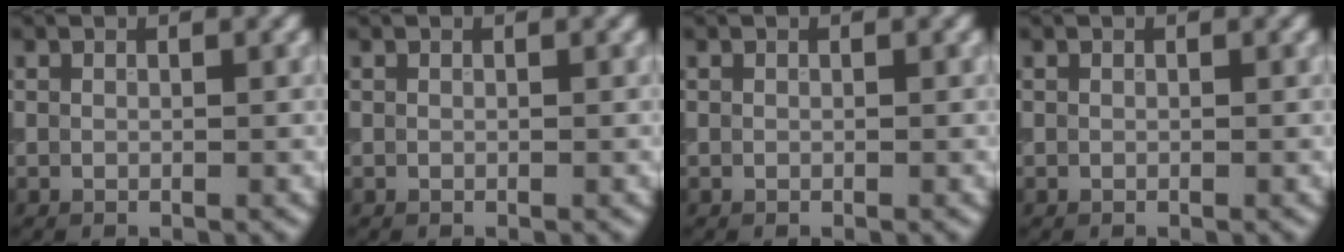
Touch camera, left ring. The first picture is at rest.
{"total": 0.0}
{"total": 0.0}
{"total": 0.0}